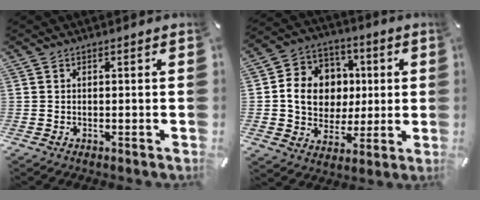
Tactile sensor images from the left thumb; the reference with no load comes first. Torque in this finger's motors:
{"motor_torque": [1.97, 3.04, 0.33, -0.21, 0.16]}